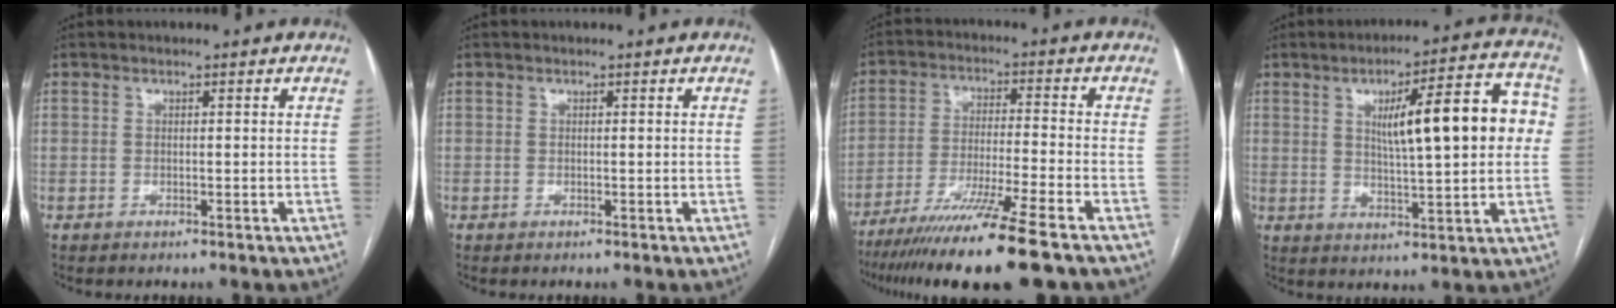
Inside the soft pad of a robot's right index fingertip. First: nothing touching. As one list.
[{"total": 0.0}, {"total": 15.2, "force": [-11.4, -1.2, 10.0], "torque": [-0.181, -0.048, -0.190]}, {"total": 15.0, "force": [2.7, 2.9, 14.4], "torque": [-0.198, 0.034, 0.041]}]